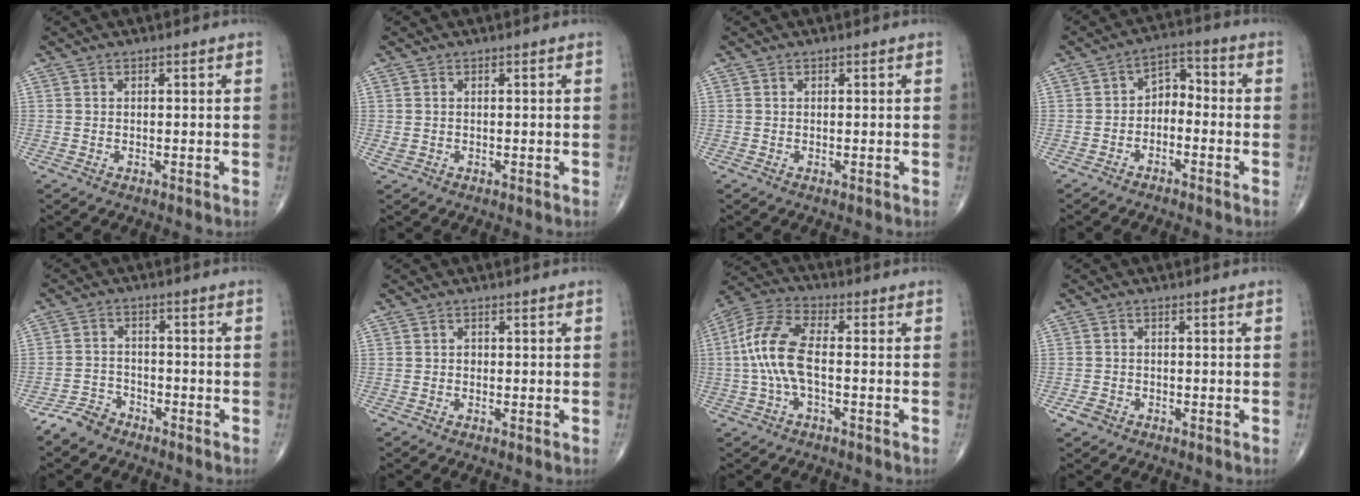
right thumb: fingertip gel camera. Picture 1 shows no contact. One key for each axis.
{"total": 0.9, "fx": 0.1, "fy": 0.7, "fz": 0.5, "tx": -0.014, "ty": 0.005, "tz": 0.008}
{"total": 0.0}
{"total": 5.2, "fx": -1.8, "fy": 3.5, "fz": 3.4, "tx": -0.036, "ty": 0.039, "tz": -0.043}
{"total": 4.4, "fx": -3.7, "fy": 2.3, "fz": 0.7, "tx": -0.006, "ty": 0.016, "tz": -0.075}
{"total": 0.6, "fx": 0.0, "fy": 0.5, "fz": 0.2, "tx": 0.000, "ty": 0.002, "tz": -0.002}
{"total": 10.8, "fx": -1.0, "fy": 4.4, "fz": 9.8, "tx": -0.227, "ty": 0.033, "tz": -0.024}
{"total": 2.0, "fx": -1.2, "fy": 1.4, "fz": 0.7, "tx": -0.012, "ty": 0.008, "tz": -0.020}